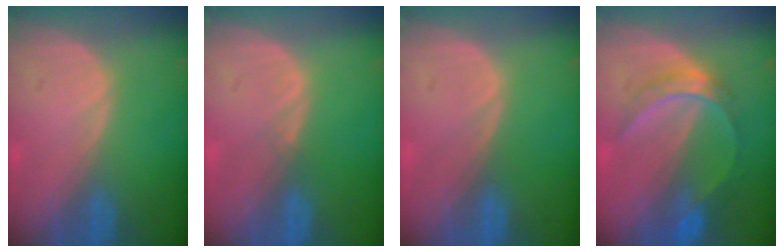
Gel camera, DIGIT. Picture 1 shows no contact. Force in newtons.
{"total": 0.5, "press": 0.5, "slide": 0.1}
{"total": 0.0}
{"total": 6.5, "press": 5.6, "slide": 3.4}